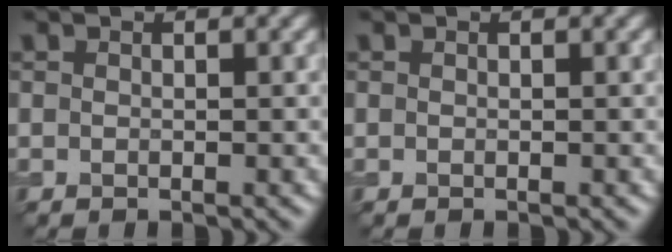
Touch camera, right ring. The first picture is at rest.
{"total": 0.0}